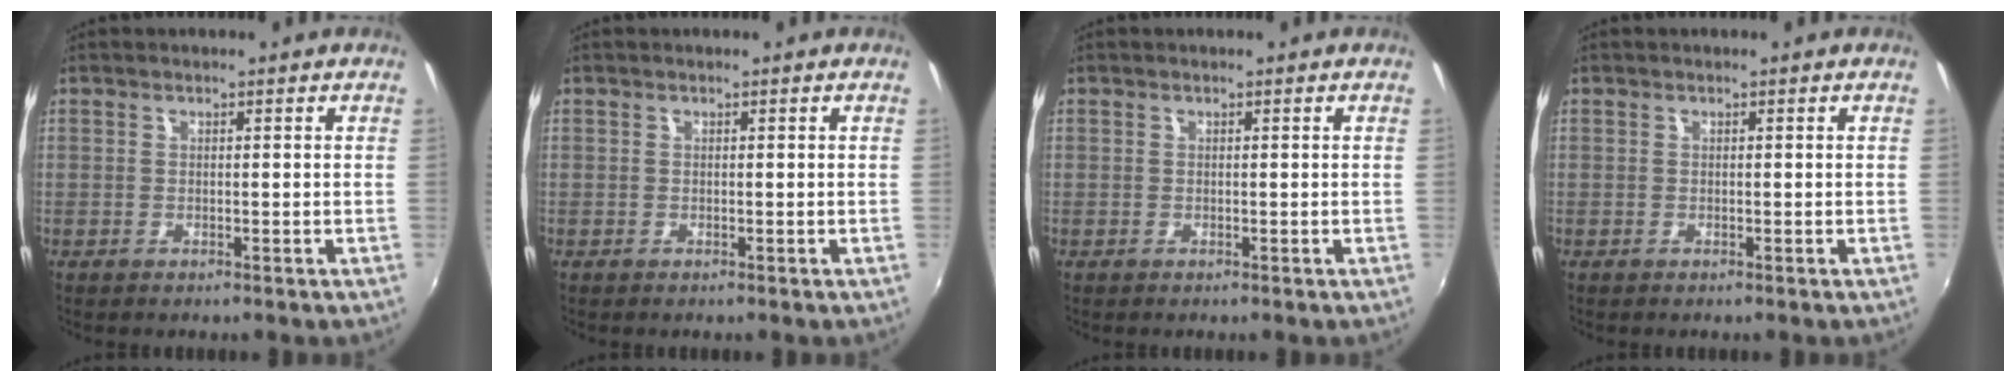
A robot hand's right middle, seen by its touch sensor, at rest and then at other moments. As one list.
[{"total": 0.0}, {"total": 0.0}, {"total": 0.0}]